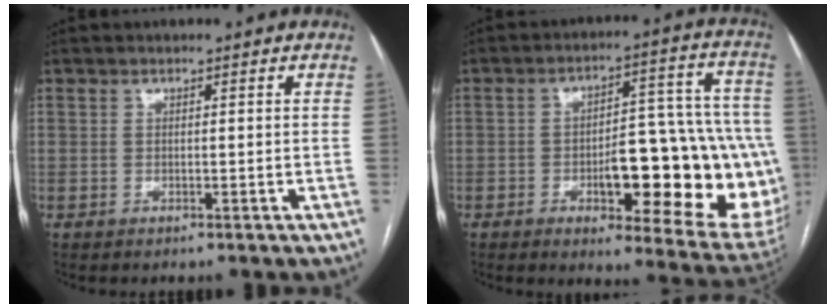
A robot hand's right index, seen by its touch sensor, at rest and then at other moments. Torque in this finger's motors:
{"motor_torque": [1.28, -0.78, 0.54, 0.17]}